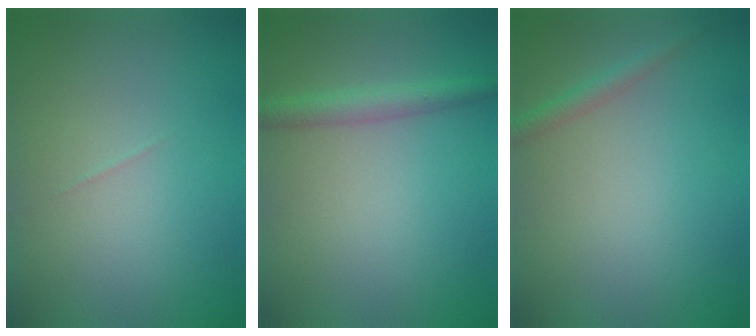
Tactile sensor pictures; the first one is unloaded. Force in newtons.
{"total": 2.5, "press": 2.5, "slide": 0.1}
{"total": 1.5, "press": 1.5, "slide": 0.1}